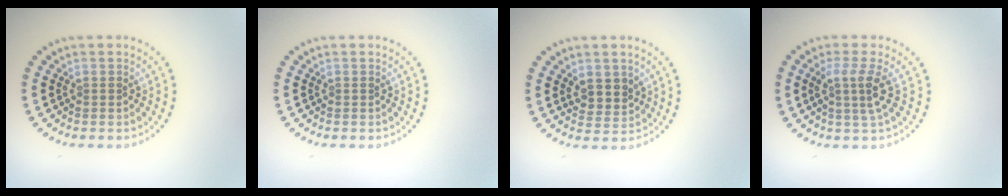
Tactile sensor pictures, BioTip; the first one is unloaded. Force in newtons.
{"total": 0.0}
{"total": 2.3, "press": 2.2, "slide": 0.8}
{"total": 2.9, "press": 2.1, "slide": 2.0}